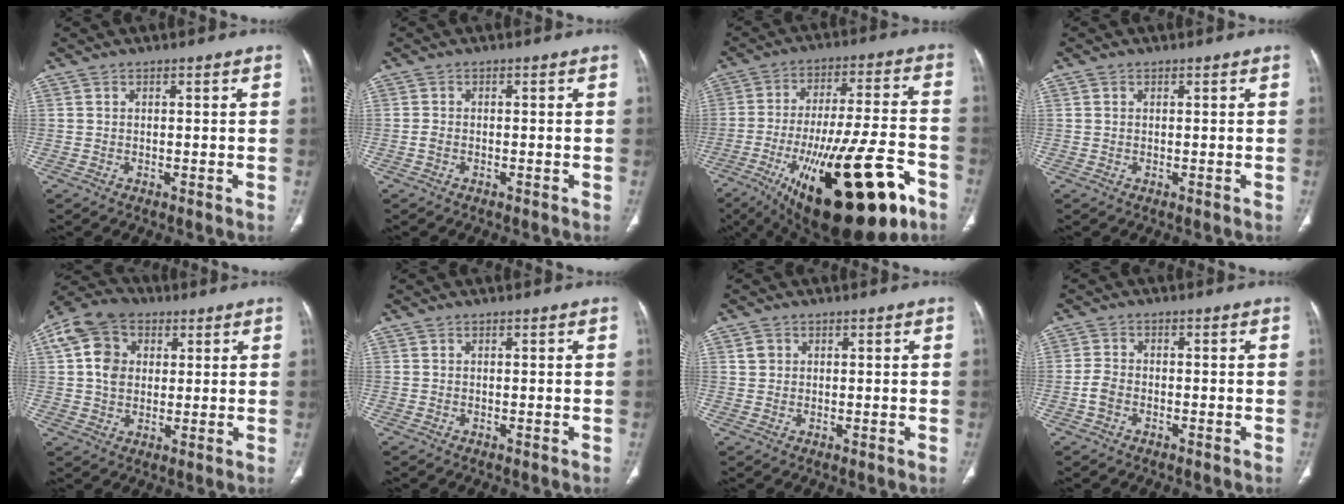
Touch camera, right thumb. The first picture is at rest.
{"total": 1.0, "force": [-0.5, 0.6, 0.7], "torque": [-0.018, -0.001, -0.013]}
{"total": 29.7, "force": [-13.9, 9.6, 24.5], "torque": [-0.371, 0.039, -0.206]}
{"total": 0.5, "force": [0.2, 0.4, 0.2], "torque": [-0.004, 0.003, 0.004]}
{"total": 11.3, "force": [2.8, 9.0, 6.3], "torque": [-0.116, 0.011, 0.043]}
{"total": 0.0}
{"total": 1.7, "force": [0.6, 1.5, 0.6], "torque": [-0.004, 0.000, 0.009]}
{"total": 3.0, "force": [-1.3, 2.0, 1.8], "torque": [-0.039, 0.011, -0.028]}